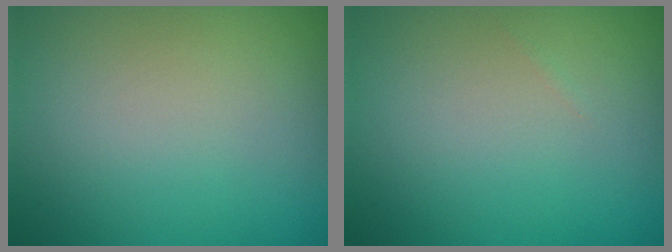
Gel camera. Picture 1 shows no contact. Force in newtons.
{"total": 0.0}